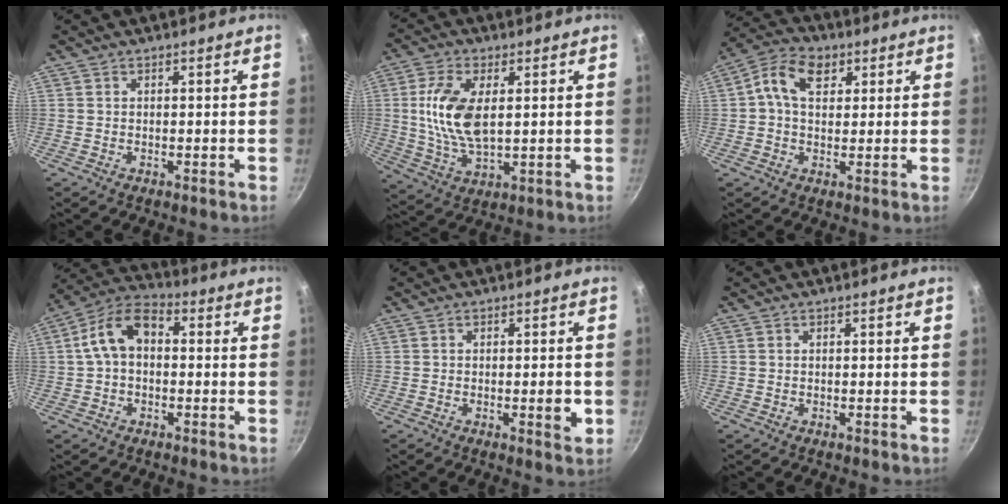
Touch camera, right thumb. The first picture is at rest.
{"total": 12.1, "force": [1.8, 6.1, 10.3], "torque": [-0.200, -0.005, 0.038]}
{"total": 8.8, "force": [2.6, 6.1, 5.8], "torque": [-0.085, 0.009, 0.030]}
{"total": 10.0, "force": [0.7, 6.7, 7.5], "torque": [-0.122, 0.036, -0.004]}
{"total": 3.7, "force": [-0.7, 1.0, 3.5], "torque": [-0.050, -0.002, -0.010]}
{"total": 0.0}